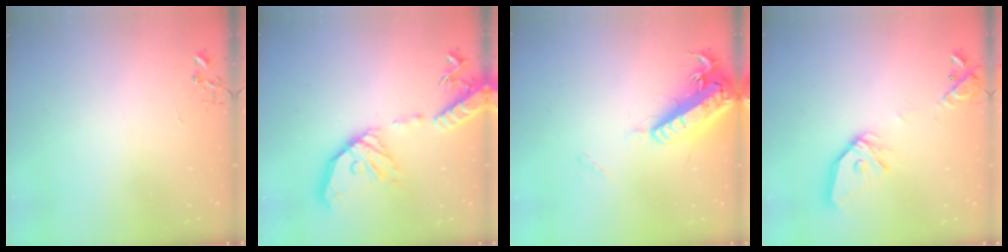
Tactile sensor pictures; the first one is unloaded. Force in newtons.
{"total": 22.7, "press": 22.4, "slide": 3.8}
{"total": 20.1, "press": 19.7, "slide": 3.9}
{"total": 15.8, "press": 15.6, "slide": 2.1}